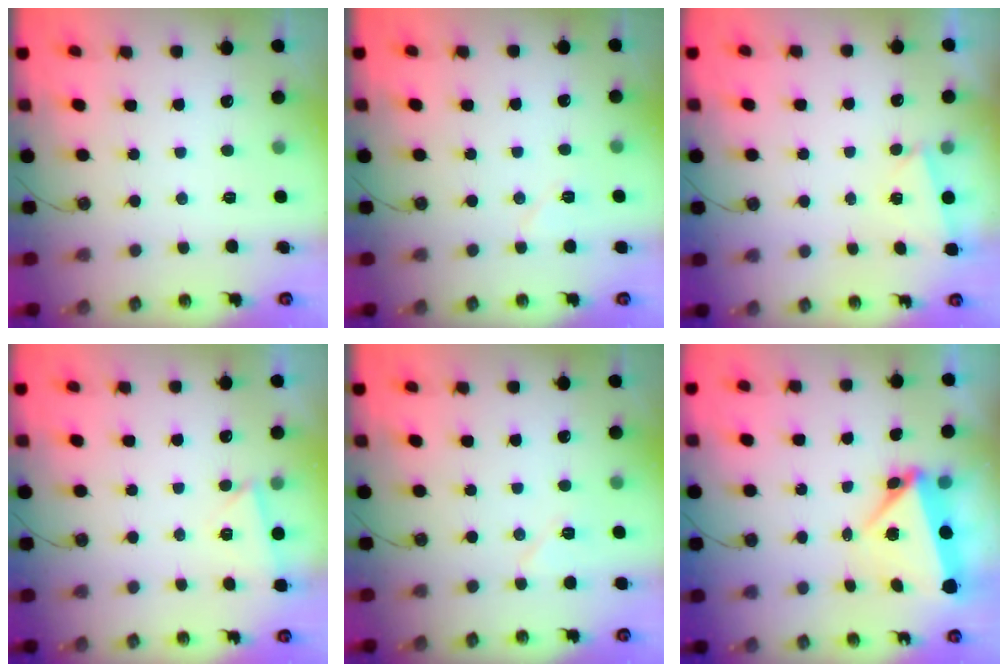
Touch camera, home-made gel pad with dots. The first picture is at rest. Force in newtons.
{"total": 5.5, "press": 5.3, "slide": 1.7}
{"total": 2.0, "press": 0.9, "slide": 1.8}
{"total": 2.9, "press": 2.8, "slide": 0.6}
{"total": 6.0, "press": 5.9, "slide": 1.1}
{"total": 6.5, "press": 5.0, "slide": 4.2}